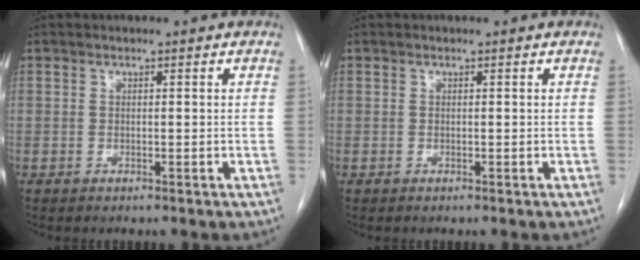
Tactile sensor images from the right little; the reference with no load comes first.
{"total": 0.0}